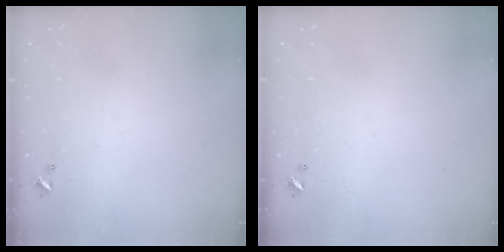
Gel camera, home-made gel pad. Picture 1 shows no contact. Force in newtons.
{"total": 0.0}